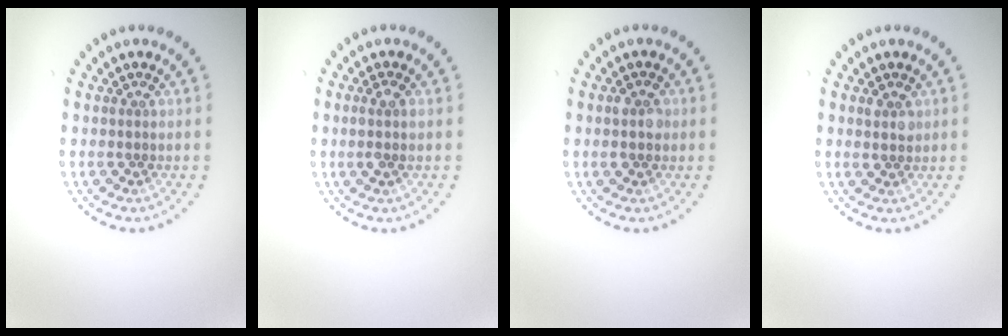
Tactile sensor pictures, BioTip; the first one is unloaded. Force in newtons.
{"total": 1.7, "press": 1.5, "slide": 0.8}
{"total": 2.3, "press": 2.3, "slide": 0.1}
{"total": 1.4, "press": 1.3, "slide": 0.4}